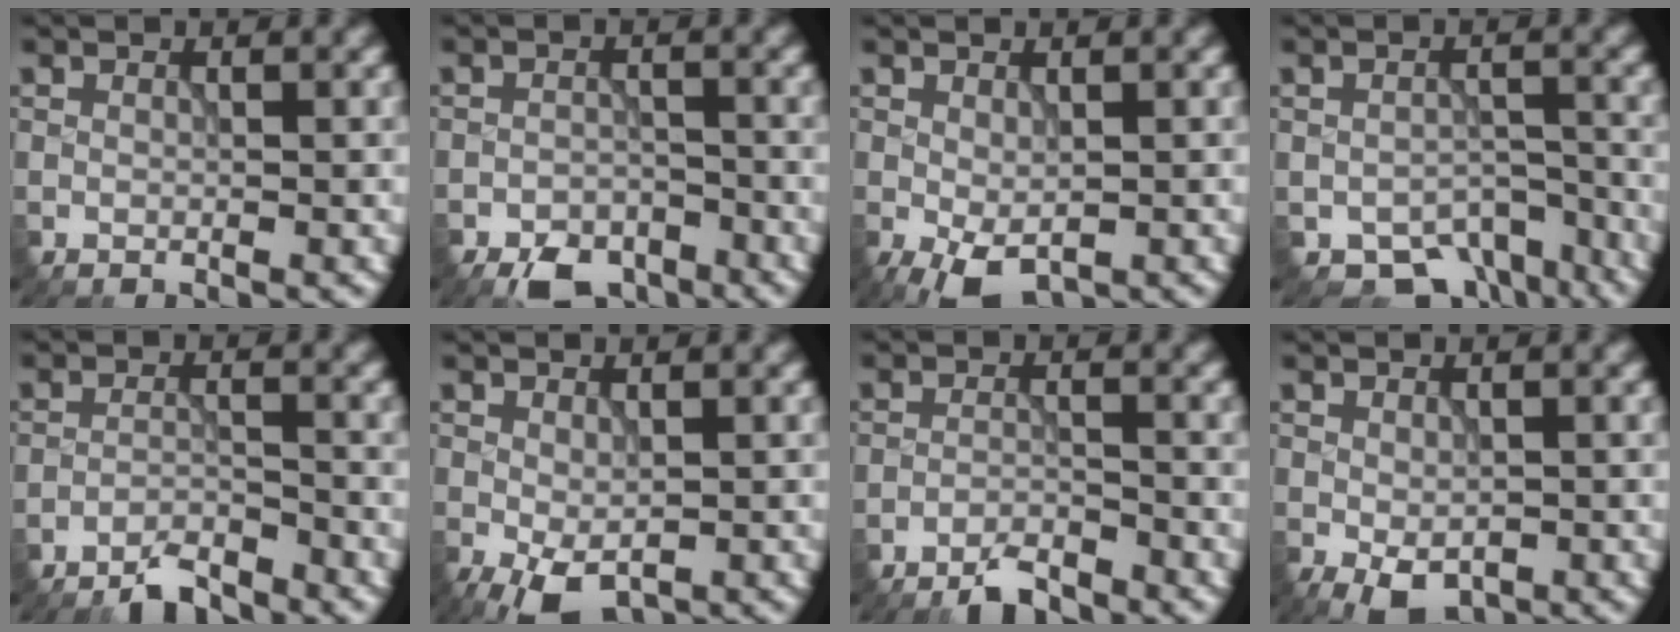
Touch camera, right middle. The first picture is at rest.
{"total": 4.5, "force": [-3.8, 2.0, 1.5], "torque": [-0.013, -0.011, -0.063]}
{"total": 3.1, "force": [-1.1, 1.5, 2.5], "torque": [-0.049, -0.009, -0.015]}
{"total": 5.8, "force": [-4.4, 3.1, 2.2], "torque": [-0.022, -0.027, -0.058]}
{"total": 3.4, "force": [-3.2, 0.3, 1.1], "torque": [-0.016, -0.003, -0.065]}
{"total": 3.5, "force": [-1.3, 1.7, 2.8], "torque": [-0.054, -0.010, -0.020]}
{"total": 3.1, "force": [-2.9, 0.3, 1.1], "torque": [-0.018, -0.004, -0.059]}
{"total": 2.9, "force": [-1.3, 1.5, 2.1], "torque": [-0.035, -0.013, -0.017]}